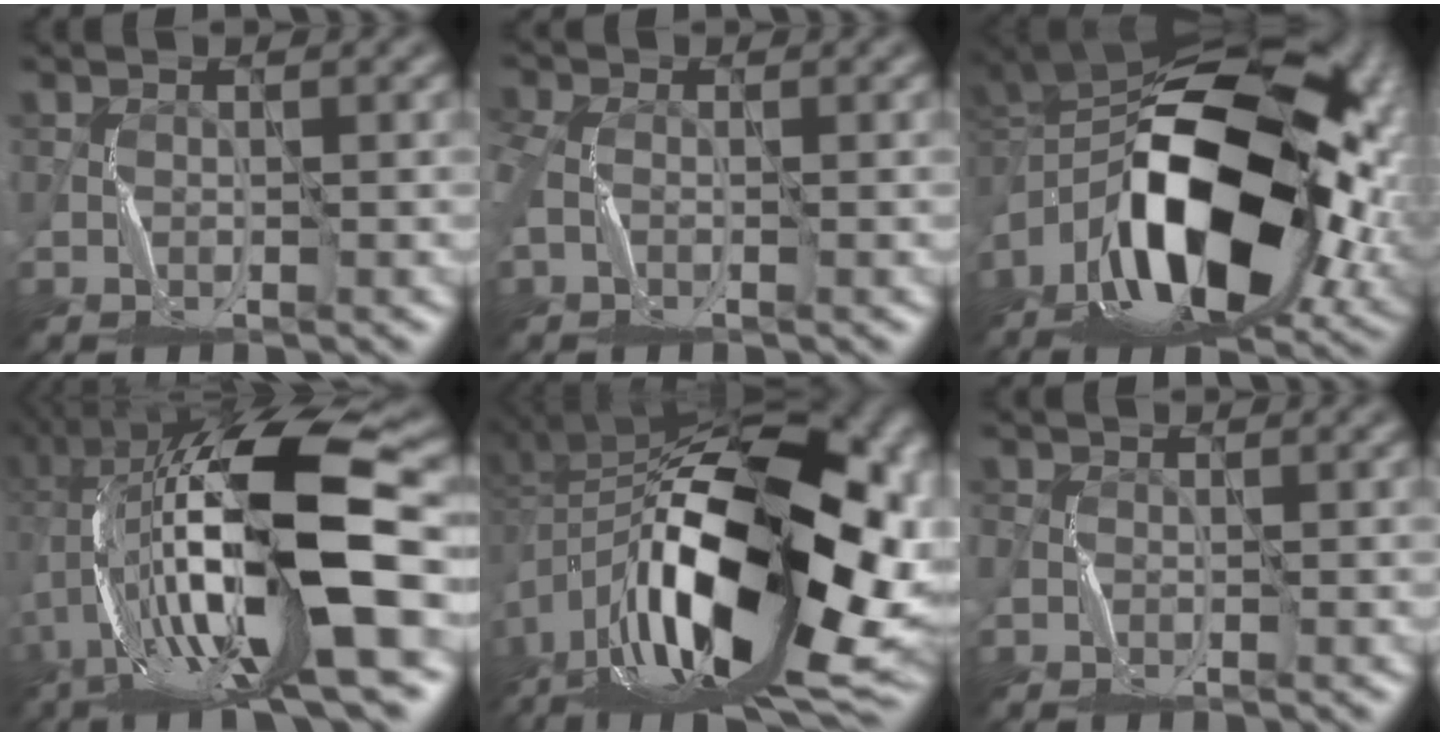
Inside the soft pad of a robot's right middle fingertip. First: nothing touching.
{"total": 2.2, "force": [-0.2, 1.4, 1.6], "torque": [-0.051, -0.005, -0.006]}
{"total": 17.4, "force": [-4.6, 8.9, 14.2], "torque": [-0.263, 0.021, -0.084]}
{"total": 16.4, "force": [-1.2, 4.5, 15.7], "torque": [-0.277, 0.033, -0.021]}
{"total": 20.4, "force": [-3.6, 10.6, 17.0], "torque": [-0.302, -0.004, -0.063]}
{"total": 0.6, "force": [-0.3, 0.5, 0.1], "torque": [0.003, -0.002, -0.004]}